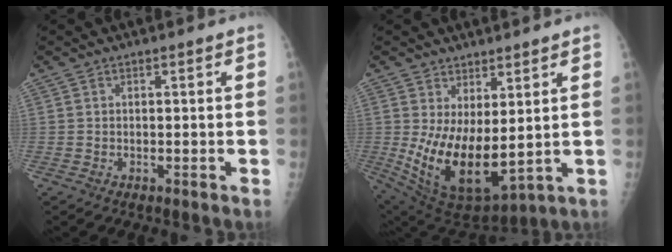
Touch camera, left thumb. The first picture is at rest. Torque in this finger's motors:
{"motor_torque": [0.94, 3.09, 1.63, -0.05, 0.61]}